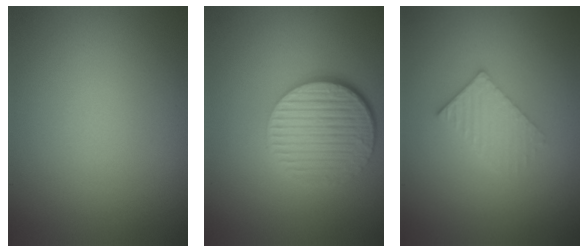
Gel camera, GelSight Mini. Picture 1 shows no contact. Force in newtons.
{"total": 6.1, "press": 4.2, "slide": 4.3}
{"total": 2.7, "press": 2.7, "slide": 0.5}